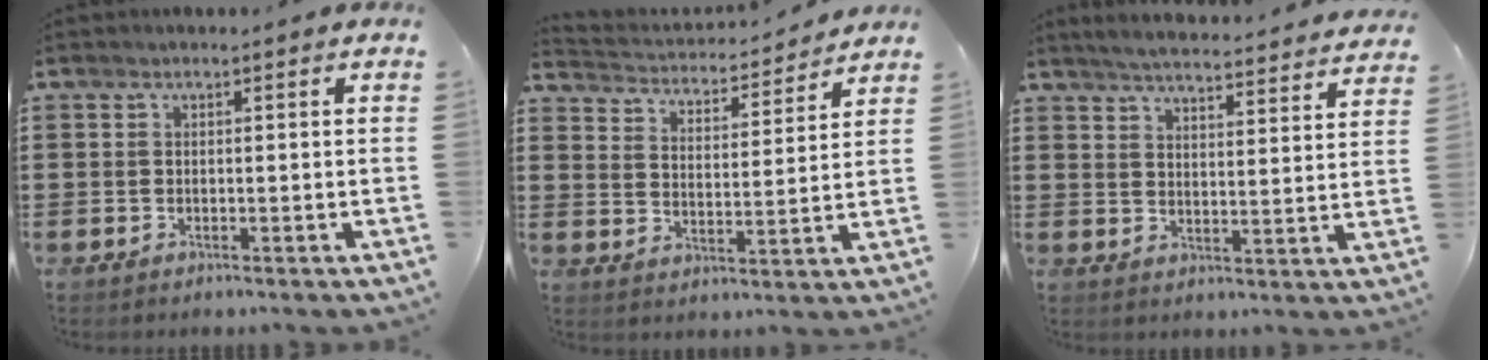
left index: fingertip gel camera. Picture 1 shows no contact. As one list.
[{"total": 3.1, "force": [3.1, 0.3, 0.1], "torque": [-0.024, -0.030, 0.045]}, {"total": 4.5, "force": [4.5, -0.4, 0.7], "torque": [-0.035, -0.034, 0.074]}]